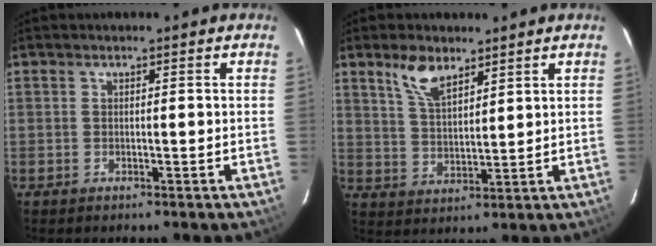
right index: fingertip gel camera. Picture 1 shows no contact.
{"total": 7.0, "force": [4.8, 3.0, 4.2], "torque": [-0.076, 0.005, 0.096]}